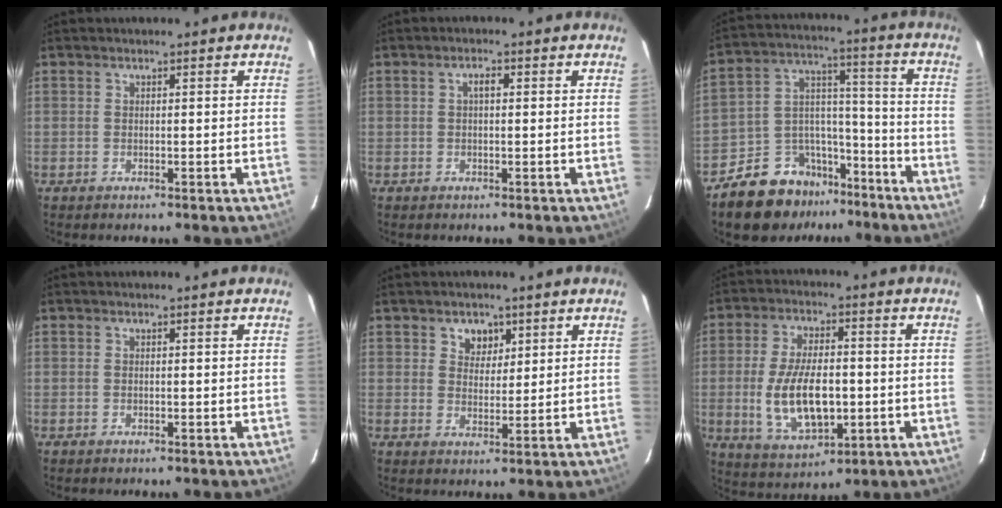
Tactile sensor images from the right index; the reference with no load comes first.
{"total": 1.6, "force": [0.3, 0.7, 1.4], "torque": [-0.027, 0.008, 0.003]}
{"total": 13.6, "force": [-10.0, 8.3, 3.8], "torque": [-0.081, 0.066, -0.149]}
{"total": 0.0}
{"total": 4.1, "force": [2.1, 3.2, 1.3], "torque": [-0.011, 0.003, 0.037]}
{"total": 13.6, "force": [-2.0, 6.4, 11.9], "torque": [-0.235, -0.007, -0.023]}